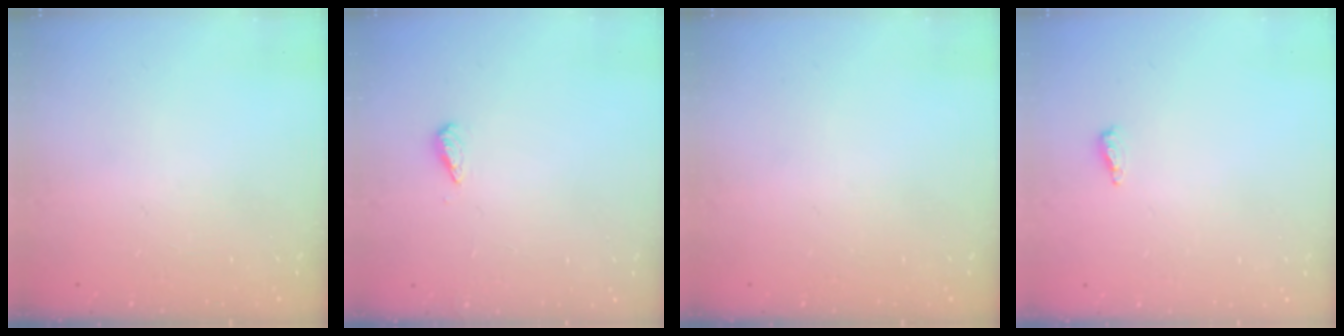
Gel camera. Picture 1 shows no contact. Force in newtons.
{"total": 2.7, "press": 2.6, "slide": 0.4}
{"total": 0.0}
{"total": 4.6, "press": 4.4, "slide": 1.1}